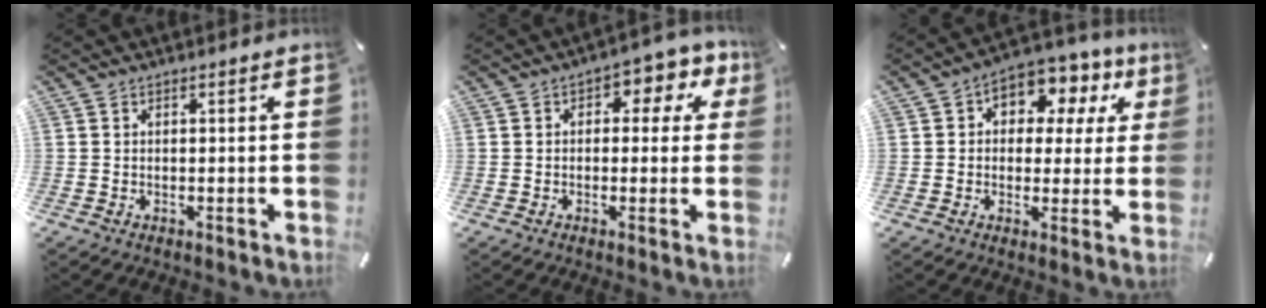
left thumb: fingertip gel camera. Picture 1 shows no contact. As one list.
[{"total": 5.8, "force": [1.3, 3.8, 4.2], "torque": [-0.048, -0.002, 0.014]}, {"total": 8.8, "force": [3.3, 6.7, 4.7], "torque": [-0.064, -0.024, 0.057]}]